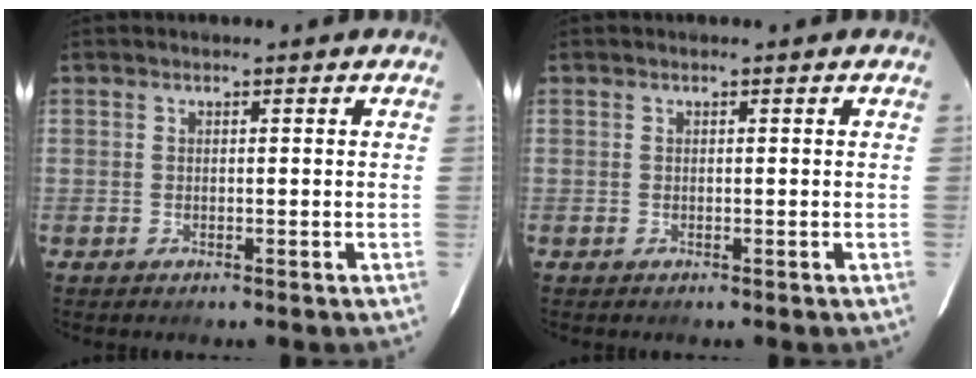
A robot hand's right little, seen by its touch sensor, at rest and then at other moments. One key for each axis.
{"total": 0.0}